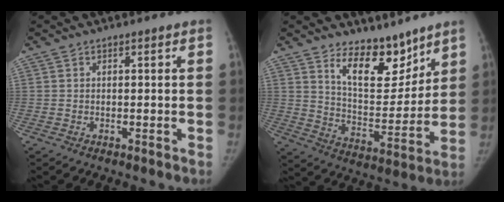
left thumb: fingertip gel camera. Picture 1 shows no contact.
{"total": 12.2, "force": [9.1, 5.6, 5.9], "torque": [-0.059, -0.082, 0.167]}